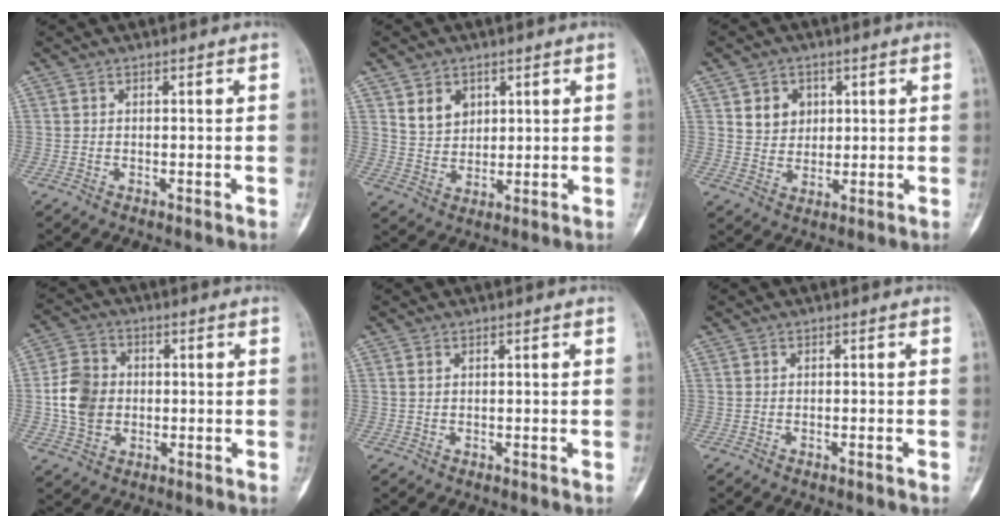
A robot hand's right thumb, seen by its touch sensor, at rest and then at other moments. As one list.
[{"total": 6.0, "force": [2.8, 4.6, 2.6], "torque": [-0.024, -0.020, 0.058]}, {"total": 5.9, "force": [2.1, 4.9, 2.4], "torque": [-0.012, -0.009, 0.039]}, {"total": 9.5, "force": [-0.3, 7.8, 5.5], "torque": [-0.087, 0.009, -0.009]}, {"total": 0.8, "force": [0.4, 0.4, 0.5], "torque": [-0.006, 0.001, 0.007]}, {"total": 0.7, "force": [-0.5, 0.0, 0.5], "torque": [-0.012, 0.003, -0.004]}]